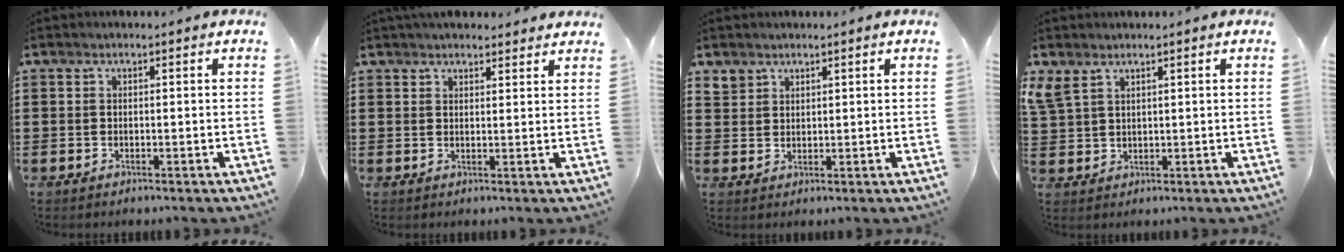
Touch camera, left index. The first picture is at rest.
{"total": 2.6, "force": [2.5, 0.5, 0.3], "torque": [-0.012, -0.002, 0.048]}
{"total": 2.2, "force": [1.8, 1.3, 0.0], "torque": [-0.007, 0.003, 0.036]}
{"total": 3.1, "force": [2.2, 1.6, 1.4], "torque": [-0.037, 0.003, 0.042]}